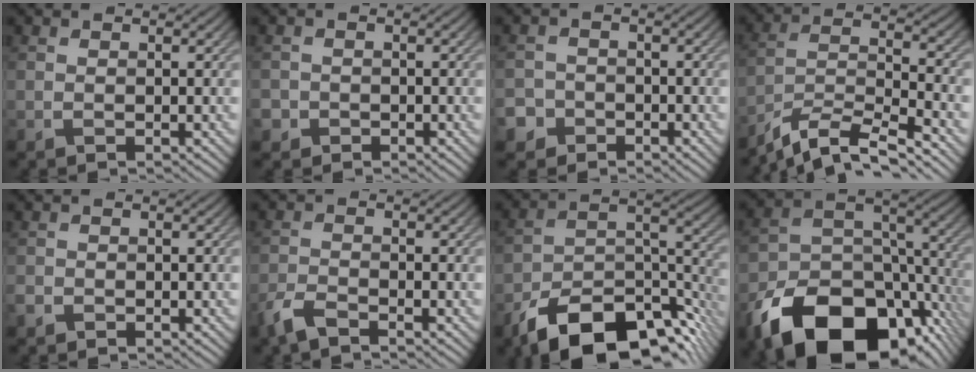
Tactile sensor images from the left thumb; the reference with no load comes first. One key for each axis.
{"total": 1.9, "fx": -1.0, "fy": 1.6, "fz": 0.2, "tx": 0.001, "ty": -0.004, "tz": -0.020}
{"total": 3.5, "fx": -2.2, "fy": 2.7, "fz": 0.4, "tx": -0.003, "ty": -0.001, "tz": -0.047}
{"total": 9.8, "fx": -8.1, "fy": 1.9, "fz": 5.1, "tx": -0.089, "ty": 0.001, "tz": -0.154}
{"total": 1.2, "fx": -0.9, "fy": 0.8, "fz": 0.2, "tx": -0.006, "ty": -0.003, "tz": -0.020}
{"total": 3.4, "fx": -2.7, "fy": 0.7, "fz": 1.9, "tx": -0.048, "ty": -0.005, "tz": -0.065}
{"total": 15.7, "fx": -11.2, "fy": 6.2, "fz": 9.1, "tx": -0.164, "ty": -0.018, "tz": -0.190}
{"total": 18.9, "fx": -10.9, "fy": 11.1, "fz": 10.9, "tx": -0.198, "ty": -0.055, "tz": -0.170}